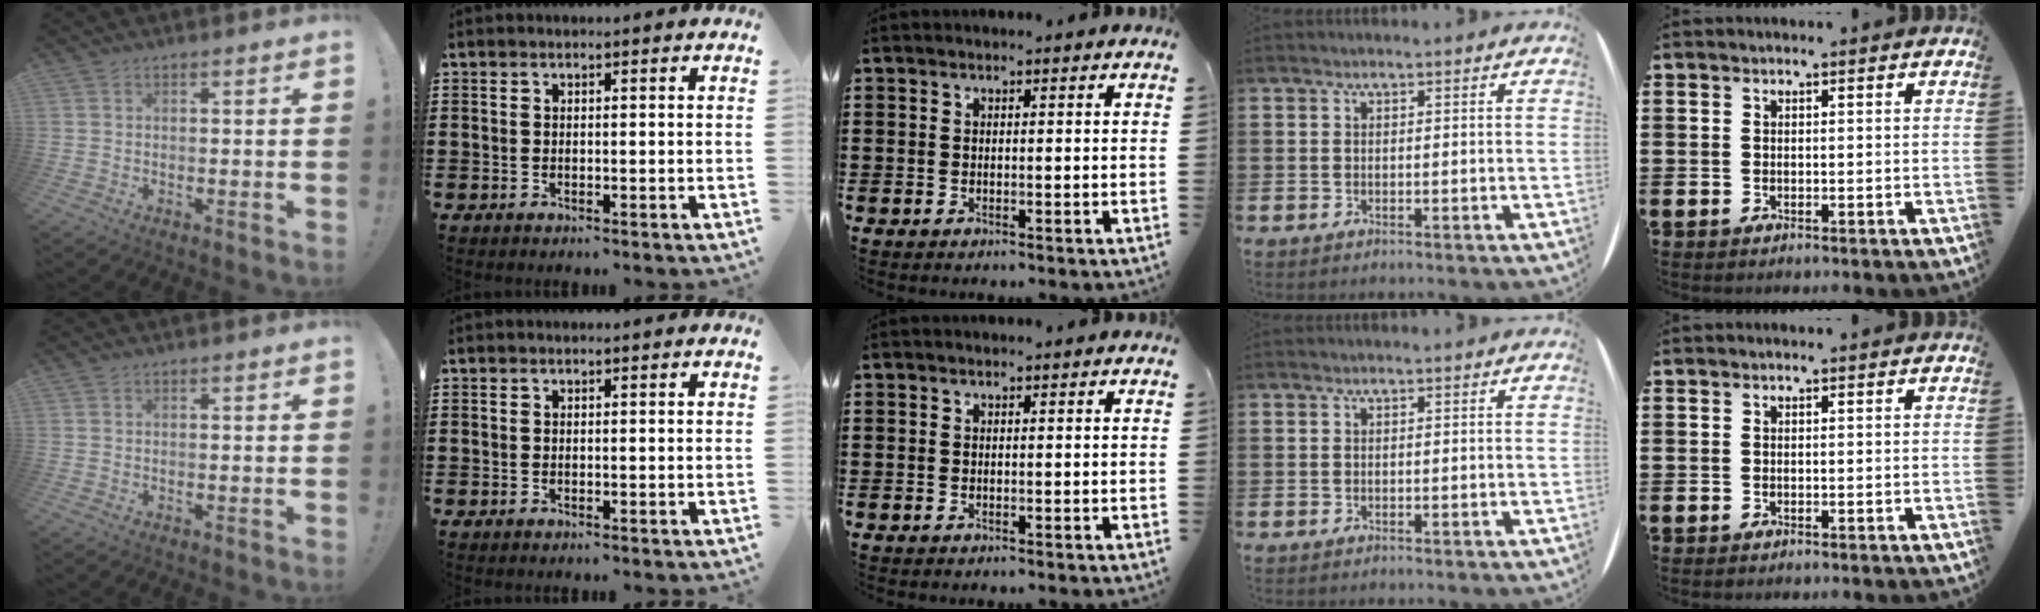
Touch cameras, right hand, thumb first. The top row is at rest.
{}